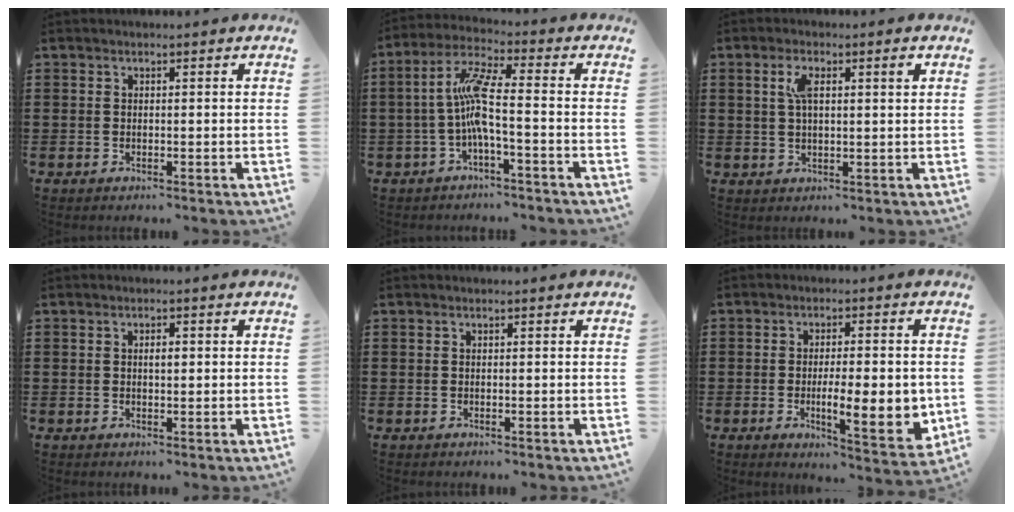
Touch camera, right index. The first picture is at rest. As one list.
[{"total": 7.7, "force": [-1.3, 1.1, 7.5], "torque": [-0.164, -0.006, -0.032]}, {"total": 4.0, "force": [1.3, 1.1, 3.6], "torque": [-0.067, 0.006, 0.018]}, {"total": 1.6, "force": [0.2, 0.5, 1.5], "torque": [-0.029, 0.004, 0.001]}, {"total": 0.0}, {"total": 9.8, "force": [-1.4, 2.8, 9.3], "torque": [-0.136, -0.012, -0.018]}]